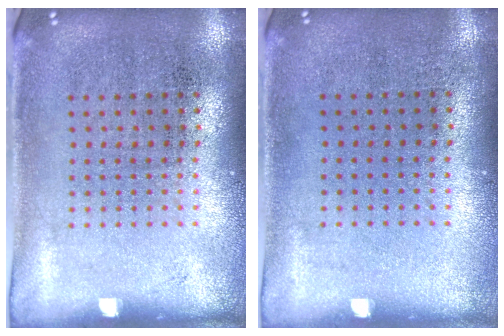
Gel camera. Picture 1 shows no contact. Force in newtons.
{"total": 0.0}